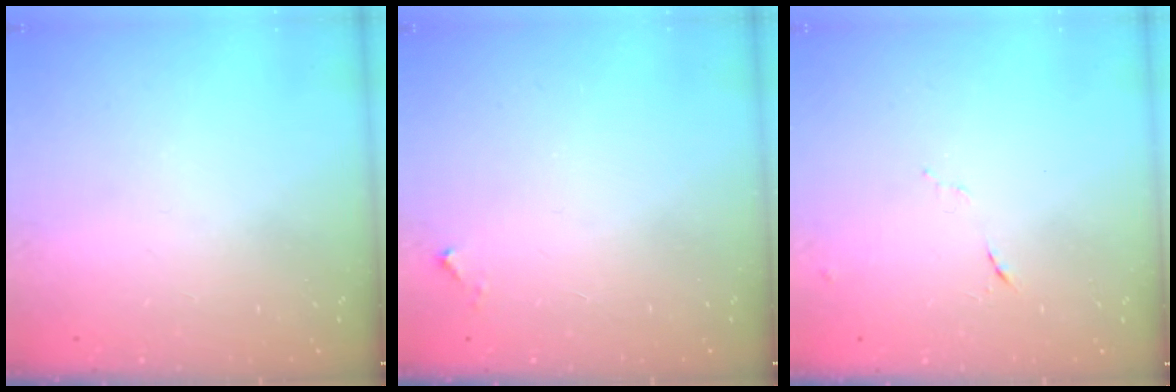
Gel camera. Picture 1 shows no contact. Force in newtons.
{"total": 4.2, "press": 4.2, "slide": 0.1}
{"total": 5.2, "press": 5.1, "slide": 0.8}